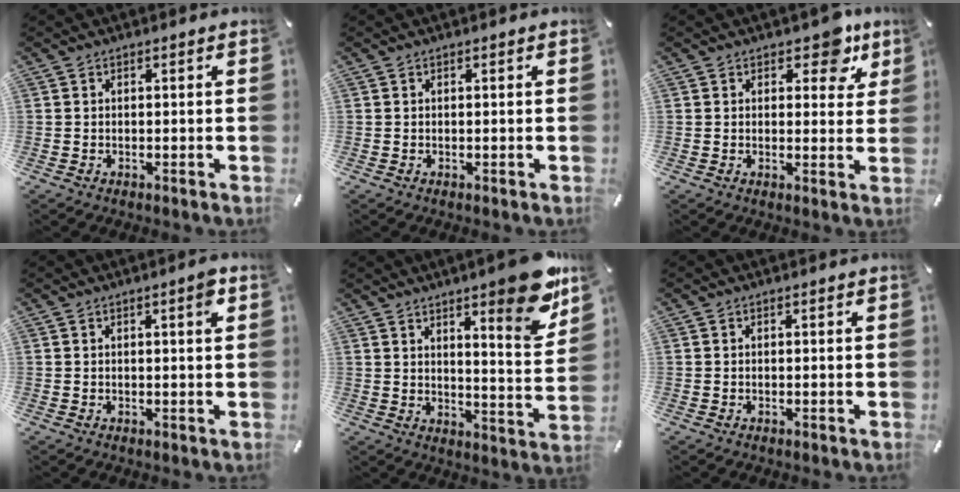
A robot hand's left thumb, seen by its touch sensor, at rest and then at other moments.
{"total": 0.0}
{"total": 7.3, "force": [4.6, 4.0, 4.0], "torque": [-0.028, -0.027, 0.073]}
{"total": 2.9, "force": [1.0, 0.4, 2.7], "torque": [-0.038, -0.003, 0.012]}
{"total": 12.0, "force": [8.9, 2.1, 7.8], "torque": [-0.100, -0.073, 0.147]}
{"total": 0.0}